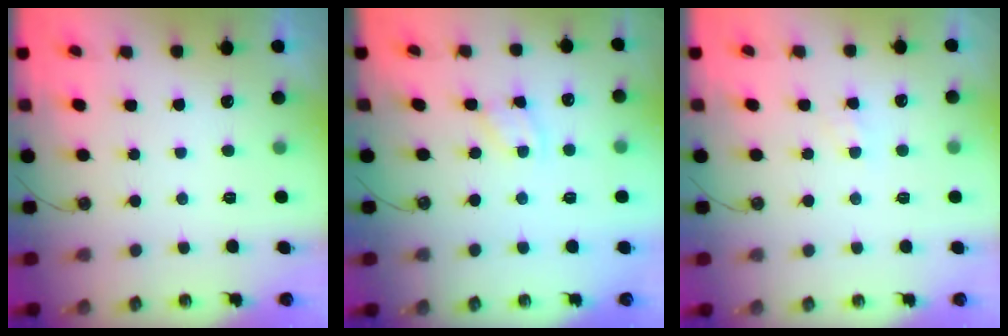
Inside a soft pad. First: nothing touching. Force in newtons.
{"total": 1.7, "press": 1.7, "slide": 0.3}
{"total": 5.3, "press": 5.2, "slide": 0.7}